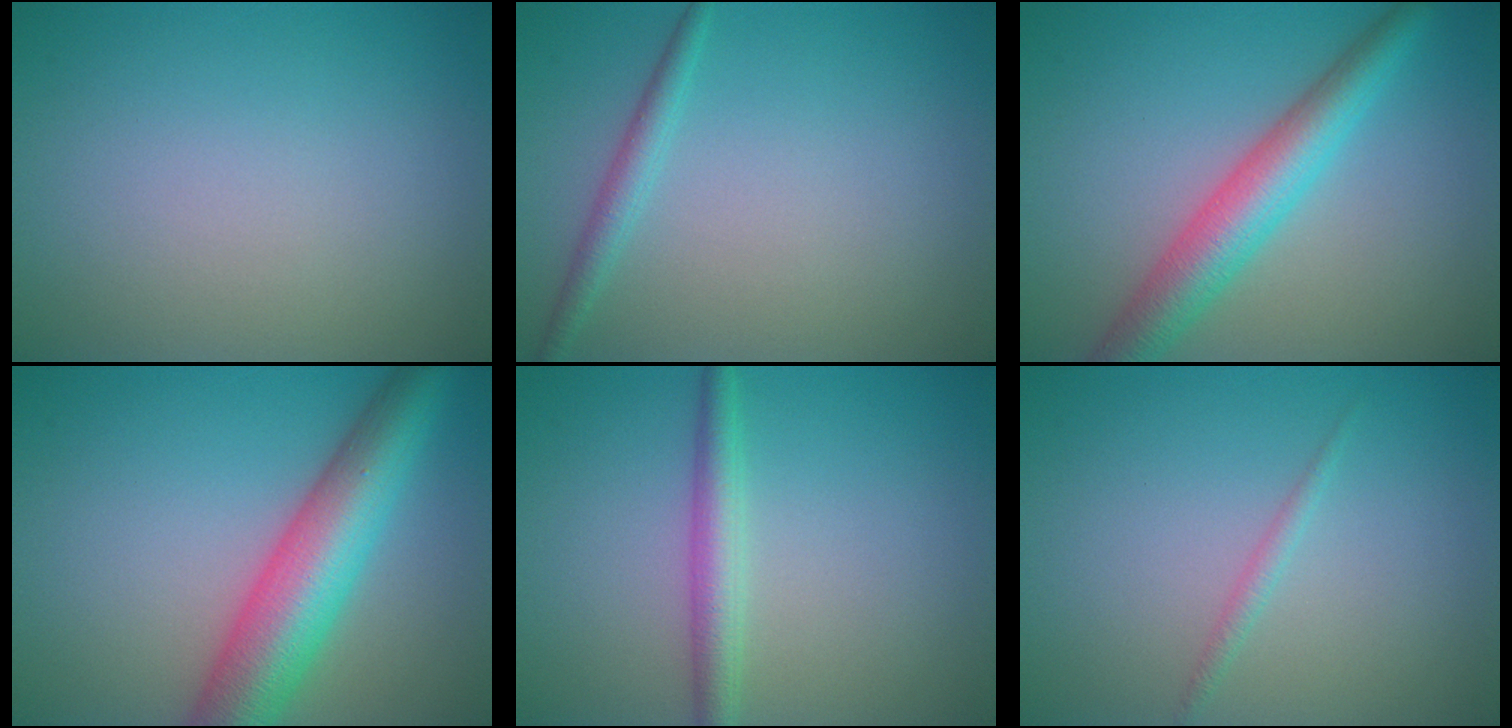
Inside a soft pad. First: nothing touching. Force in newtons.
{"total": 1.7, "press": 1.7, "slide": 0.0}
{"total": 5.3, "press": 5.3, "slide": 0.0}
{"total": 8.6, "press": 8.6, "slide": 0.4}
{"total": 2.7, "press": 2.7, "slide": 0.0}
{"total": 0.9, "press": 0.9, "slide": 0.0}